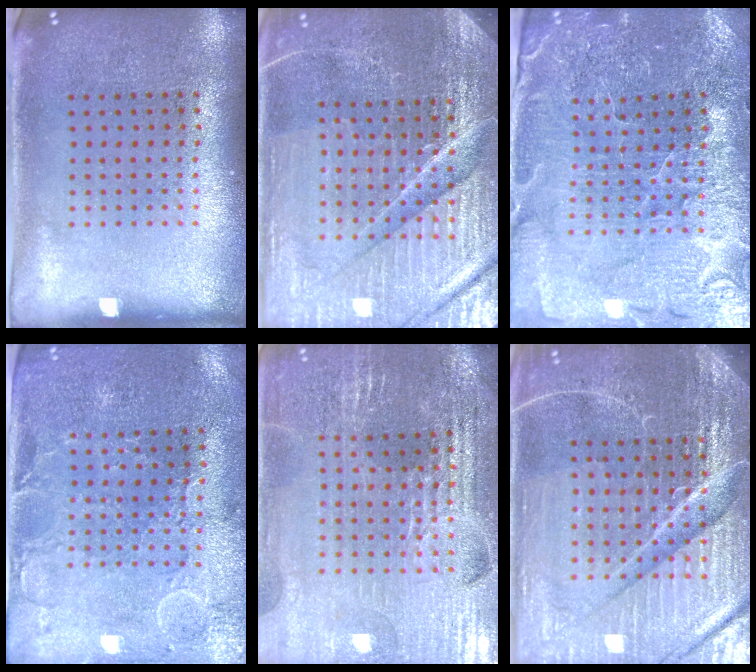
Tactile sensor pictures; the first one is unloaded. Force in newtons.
{"total": 5.8, "press": 5.3, "slide": 2.4}
{"total": 3.4, "press": 3.4, "slide": 0.3}
{"total": 0.6, "press": 0.3, "slide": 0.5}
{"total": 3.2, "press": 3.2, "slide": 0.4}
{"total": 6.5, "press": 5.8, "slide": 3.0}